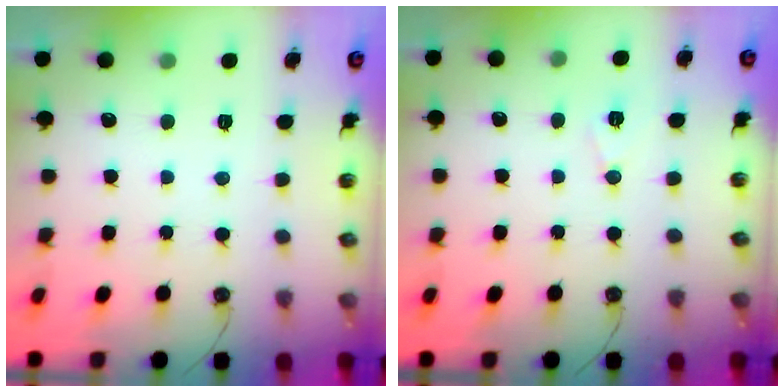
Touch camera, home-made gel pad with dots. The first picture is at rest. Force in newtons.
{"total": 7.0, "press": 5.3, "slide": 4.6}